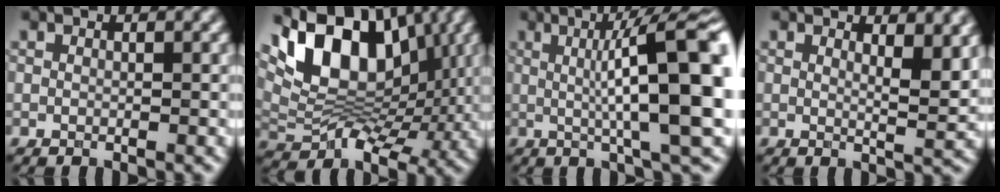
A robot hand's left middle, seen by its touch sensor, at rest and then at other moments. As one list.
[{"total": 10.7, "force": [3.8, 6.9, 7.3], "torque": [-0.131, 0.000, 0.075]}, {"total": 12.2, "force": [1.0, 2.4, 12.0], "torque": [-0.154, 0.015, 0.015]}, {"total": 4.2, "force": [1.8, 1.3, 3.6], "torque": [-0.039, 0.000, 0.031]}]